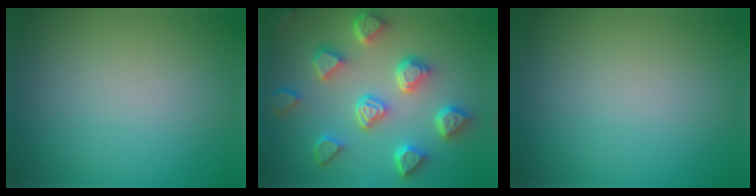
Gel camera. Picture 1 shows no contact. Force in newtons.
{"total": 7.0, "press": 5.6, "slide": 4.1}
{"total": 0.0}